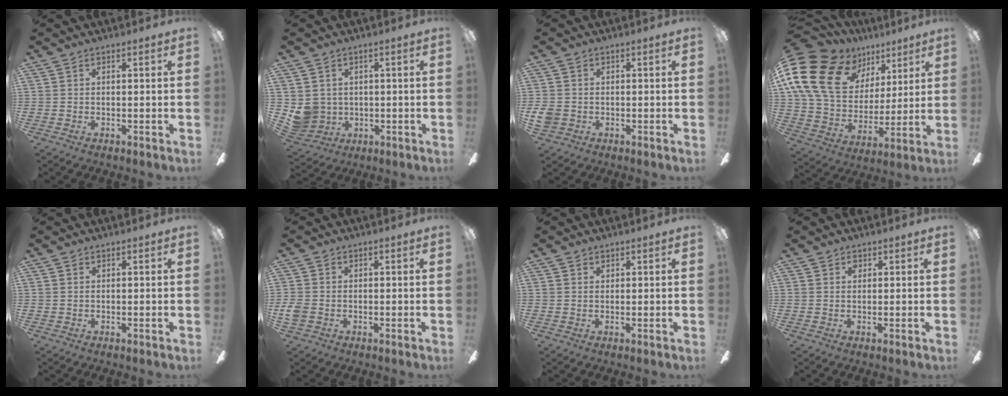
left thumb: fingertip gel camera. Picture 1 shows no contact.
{"total": 6.2, "force": [0.8, 6.1, 1.2], "torque": [-0.036, -0.006, 0.021]}
{"total": 3.4, "force": [-0.7, 3.0, 1.4], "torque": [-0.029, 0.005, -0.011]}
{"total": 23.0, "force": [10.6, 16.3, 12.2], "torque": [-0.254, -0.039, 0.204]}
{"total": 0.0}
{"total": 2.9, "force": [-0.8, 2.2, 1.7], "torque": [-0.034, 0.006, -0.015]}
{"total": 0.7, "force": [0.5, 0.4, 0.2], "torque": [-0.004, 0.001, 0.010]}
{"total": 1.3, "force": [0.7, 0.9, 0.5], "torque": [-0.002, 0.000, 0.011]}